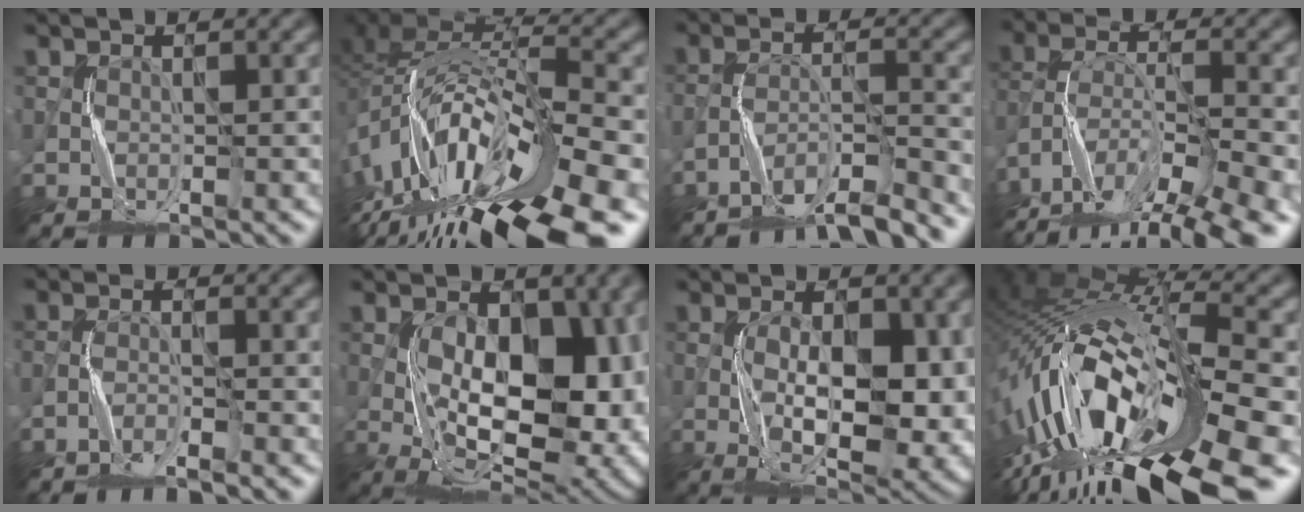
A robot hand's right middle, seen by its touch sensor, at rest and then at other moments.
{"total": 15.2, "force": [-7.4, 6.1, 11.8], "torque": [-0.237, -0.006, -0.117]}
{"total": 6.8, "force": [-5.9, 1.2, 3.1], "torque": [-0.056, -0.001, -0.101]}
{"total": 14.5, "force": [-10.8, 5.1, 8.2], "torque": [-0.139, 0.003, -0.143]}
{"total": 1.7, "force": [-1.5, -0.2, 0.8], "torque": [-0.017, 0.001, -0.038]}
{"total": 13.8, "force": [-0.9, 7.7, 11.3], "torque": [-0.164, -0.007, -0.010]}
{"total": 12.7, "force": [-1.9, 6.0, 11.0], "torque": [-0.177, -0.015, -0.015]}
{"total": 16.6, "force": [-7.0, 6.1, 13.8], "torque": [-0.269, 0.002, -0.116]}